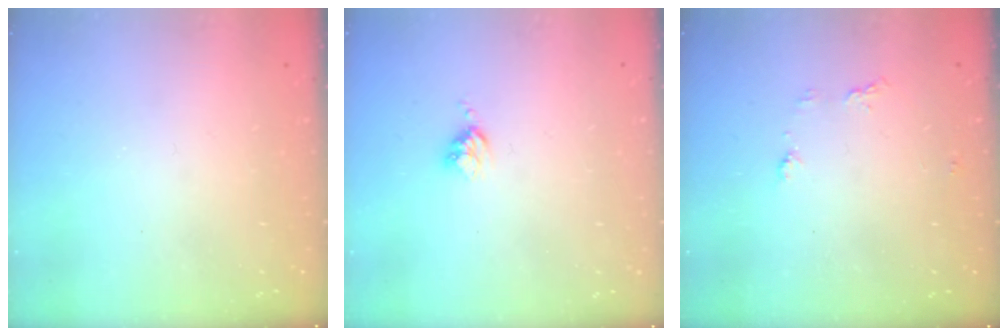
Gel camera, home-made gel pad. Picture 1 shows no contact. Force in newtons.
{"total": 3.4, "press": 3.4, "slide": 0.4}
{"total": 4.8, "press": 4.7, "slide": 0.5}